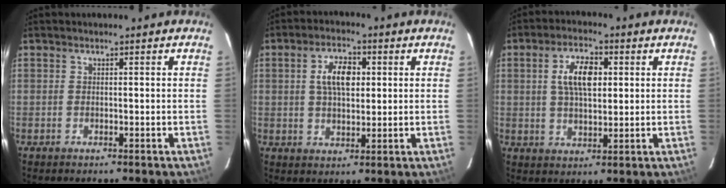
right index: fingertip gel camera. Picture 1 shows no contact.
{"total": 7.0, "force": [1.5, 3.7, 5.8], "torque": [-0.104, 0.013, 0.028]}
{"total": 8.0, "force": [1.8, 3.8, 6.8], "torque": [-0.125, 0.012, 0.035]}